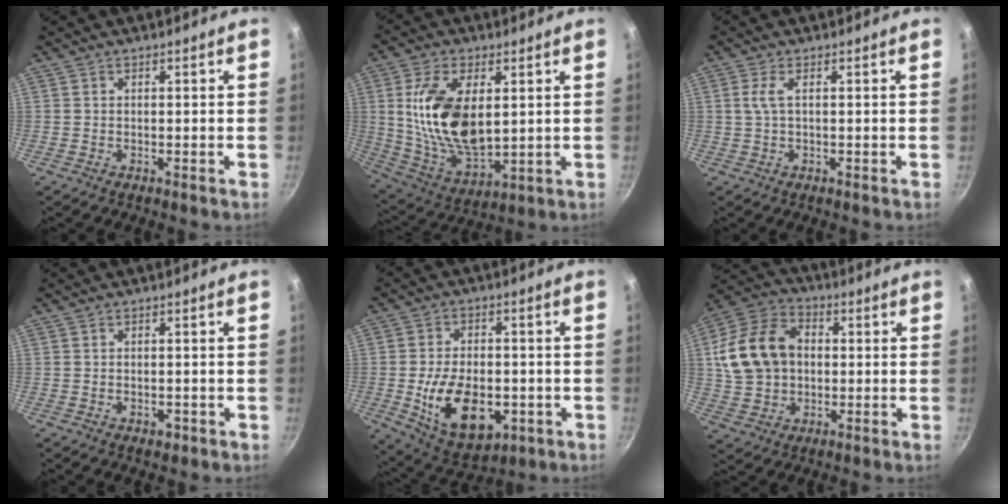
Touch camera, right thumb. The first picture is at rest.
{"total": 17.6, "force": [3.1, 9.4, 14.6], "torque": [-0.267, -0.020, 0.071]}
{"total": 2.5, "force": [0.4, 0.7, 2.4], "torque": [-0.058, 0.004, 0.010]}
{"total": 1.8, "force": [-0.9, 1.2, 1.1], "torque": [-0.016, 0.000, -0.010]}
{"total": 15.9, "force": [-3.8, 9.8, 12.0], "torque": [-0.175, 0.002, -0.045]}
{"total": 15.6, "force": [1.6, 11.8, 10.1], "torque": [-0.169, 0.023, 0.022]}